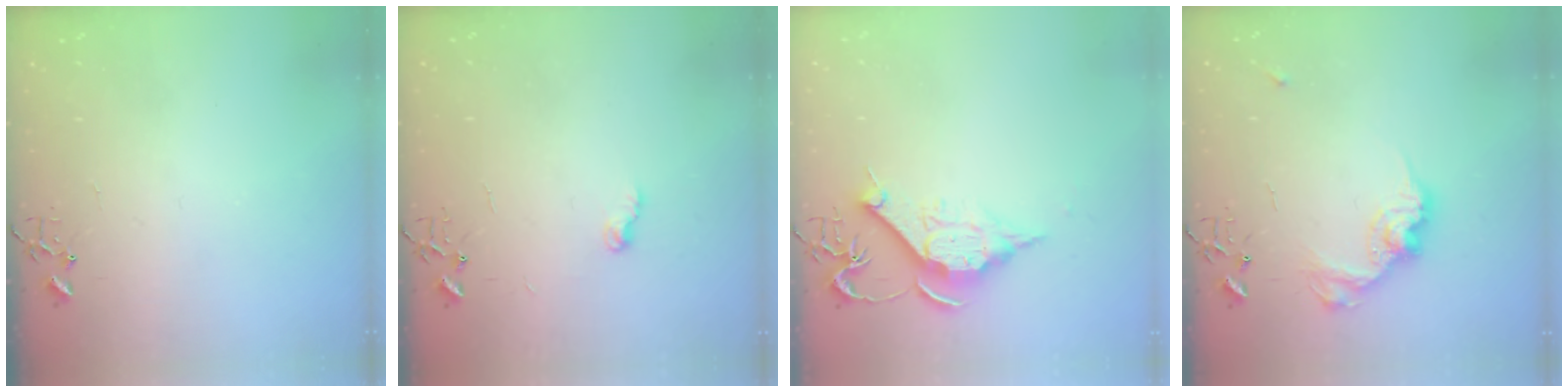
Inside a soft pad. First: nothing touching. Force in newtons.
{"total": 5.0, "press": 4.9, "slide": 0.7}
{"total": 11.7, "press": 11.7, "slide": 0.9}
{"total": 13.5, "press": 13.5, "slide": 0.8}